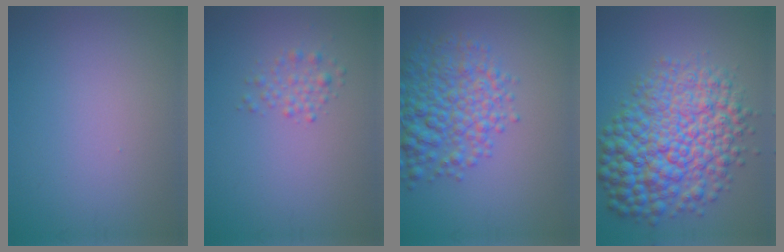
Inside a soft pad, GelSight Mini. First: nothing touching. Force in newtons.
{"total": 1.6, "press": 1.6, "slide": 0.1}
{"total": 6.4, "press": 6.4, "slide": 0.2}
{"total": 11.4, "press": 11.4, "slide": 0.2}